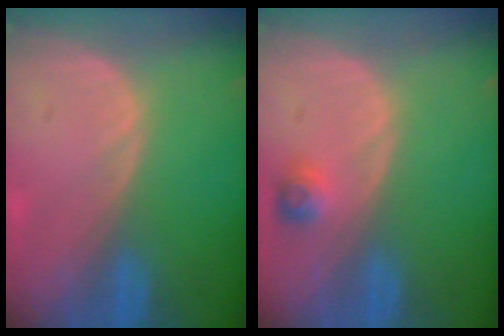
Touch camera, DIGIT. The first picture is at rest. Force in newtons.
{"total": 2.4, "press": 2.2, "slide": 0.9}